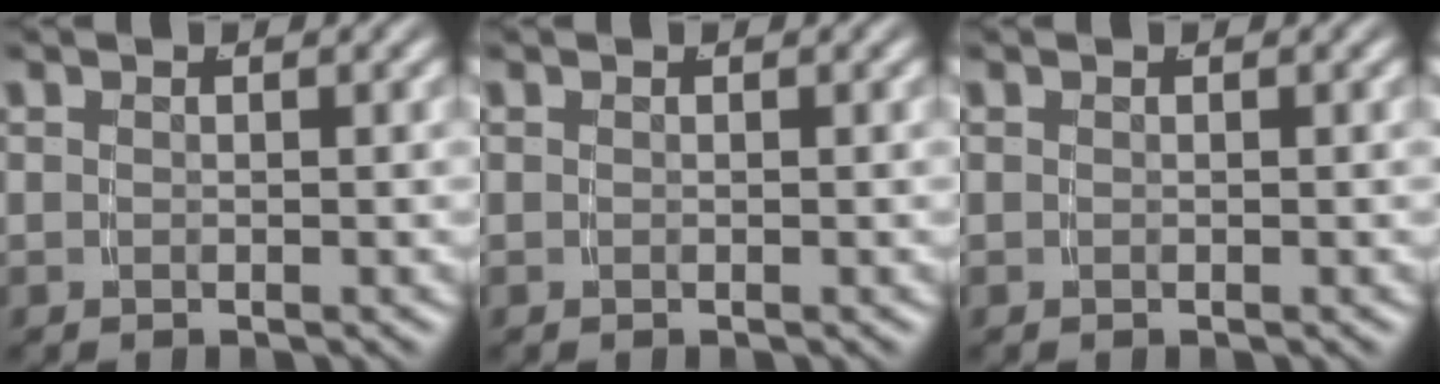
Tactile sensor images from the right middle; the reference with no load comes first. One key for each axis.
{"total": 0.0}
{"total": 0.0}